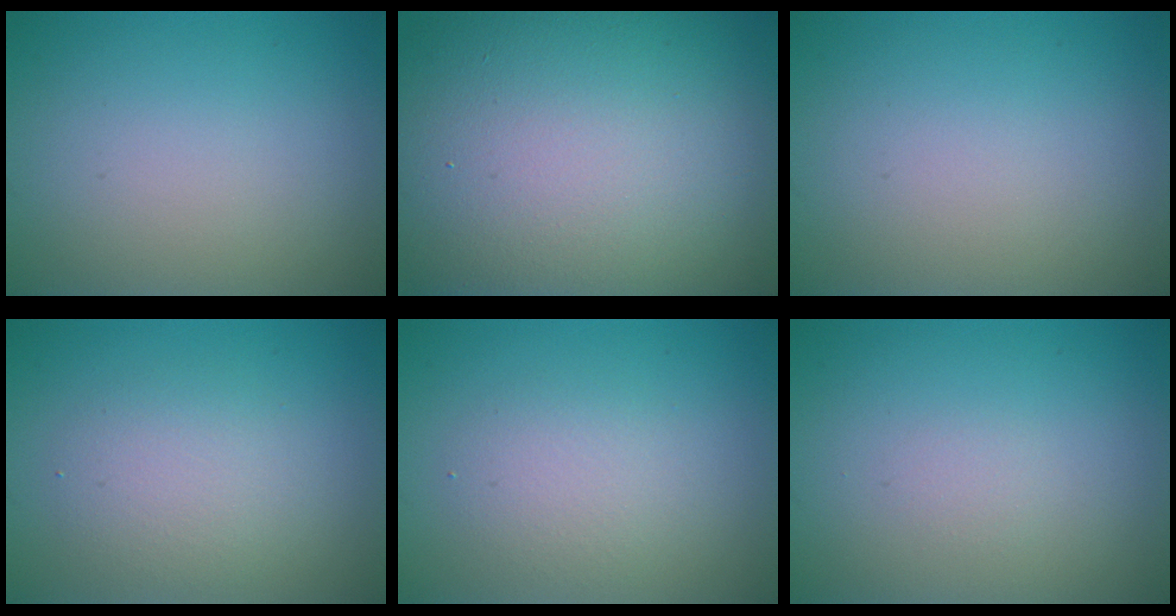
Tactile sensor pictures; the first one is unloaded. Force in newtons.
{"total": 19.3, "press": 19.3, "slide": 1.0}
{"total": 0.0}
{"total": 2.9, "press": 2.9, "slide": 0.2}
{"total": 2.3, "press": 2.3, "slide": 0.0}
{"total": 0.5, "press": 0.5, "slide": 0.1}